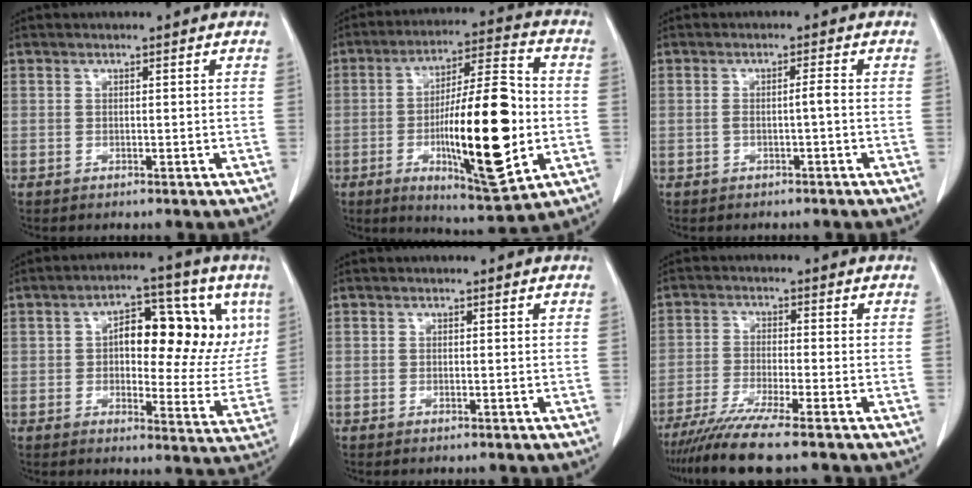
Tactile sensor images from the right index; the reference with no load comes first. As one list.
[{"total": 19.5, "force": [-3.5, 3.5, 18.9], "torque": [-0.315, -0.003, -0.047]}, {"total": 1.7, "force": [-0.5, -0.1, 1.6], "torque": [-0.026, 0.002, -0.008]}, {"total": 15.0, "force": [4.0, 7.3, 12.5], "torque": [-0.157, 0.028, 0.056]}, {"total": 0.0}, {"total": 9.0, "force": [-7.1, -1.0, 5.3], "torque": [-0.085, -0.028, -0.120]}]